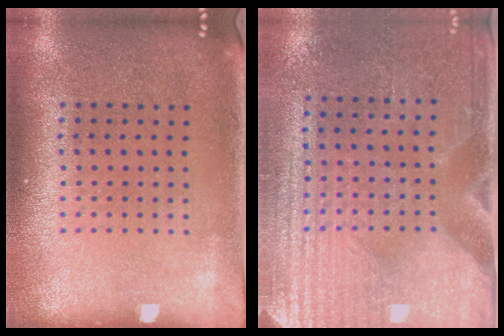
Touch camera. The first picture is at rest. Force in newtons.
{"total": 3.1, "press": 2.8, "slide": 1.4}